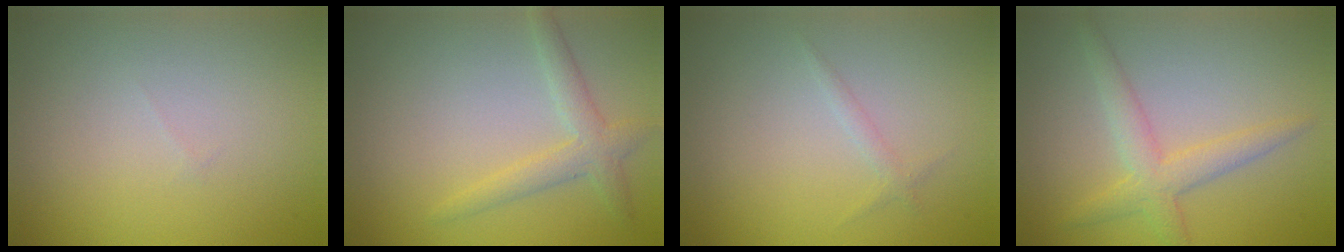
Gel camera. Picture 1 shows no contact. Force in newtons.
{"total": 2.4, "press": 2.4, "slide": 0.1}
{"total": 0.8, "press": 0.8, "slide": 0.1}
{"total": 3.0, "press": 3.0, "slide": 0.0}